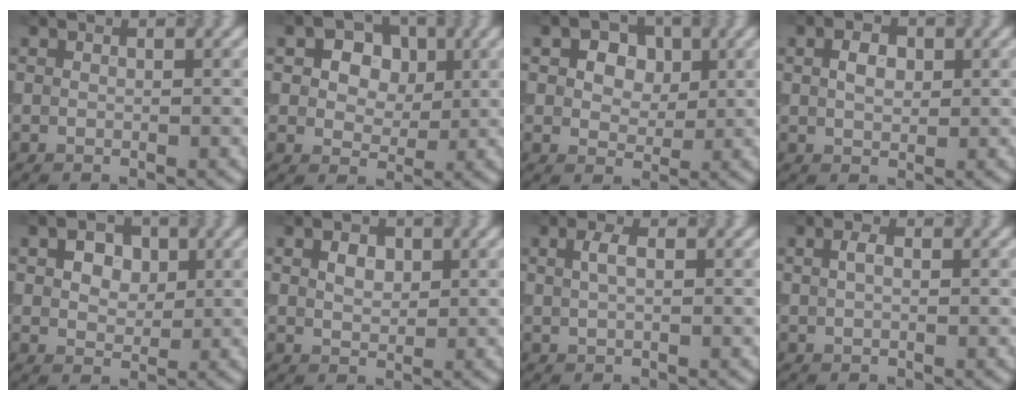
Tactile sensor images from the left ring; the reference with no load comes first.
{"total": 5.1, "force": [1.5, 3.7, 3.1], "torque": [-0.044, 0.009, 0.004]}
{"total": 4.7, "force": [1.7, 3.3, 2.9], "torque": [-0.041, 0.010, 0.006]}
{"total": 2.2, "force": [0.5, 1.5, 1.6], "torque": [-0.032, 0.003, 0.008]}
{"total": 3.2, "force": [1.1, 2.2, 2.0], "torque": [-0.035, 0.004, 0.014]}
{"total": 2.0, "force": [0.7, 1.3, 1.3], "torque": [-0.024, 0.002, 0.012]}
{"total": 1.6, "force": [0.5, 0.6, 1.3], "torque": [-0.031, 0.002, 0.011]}
{"total": 1.2, "force": [0.3, 0.6, 1.0], "torque": [-0.021, 0.004, 0.004]}